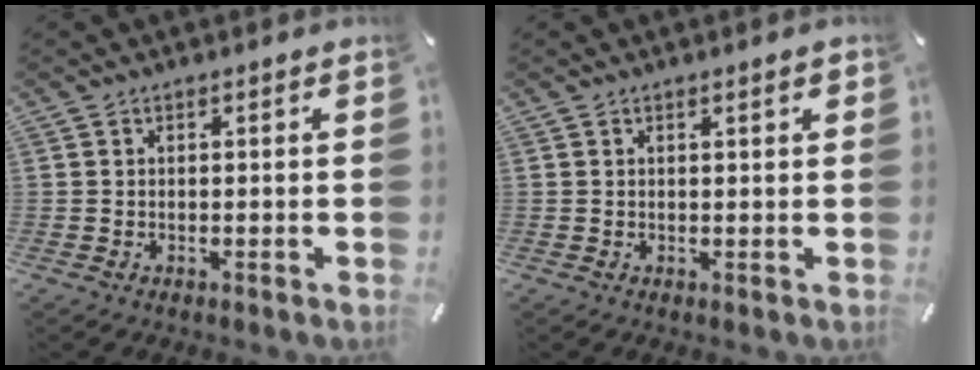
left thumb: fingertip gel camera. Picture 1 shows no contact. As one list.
[{"total": 1.3, "force": [0.6, 0.2, 1.2], "torque": [-0.024, 0.001, 0.010]}]